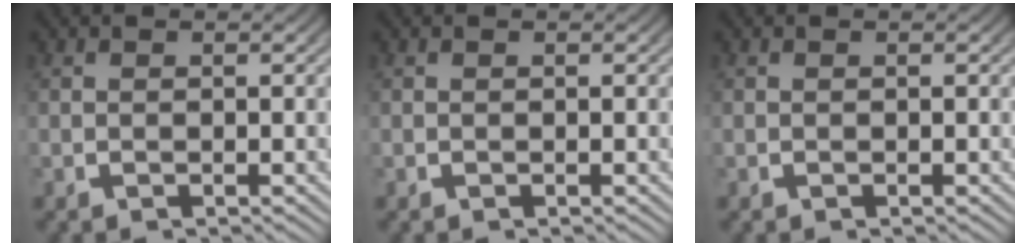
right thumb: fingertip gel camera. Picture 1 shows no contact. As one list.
[{"total": 0.0}, {"total": 0.0}]